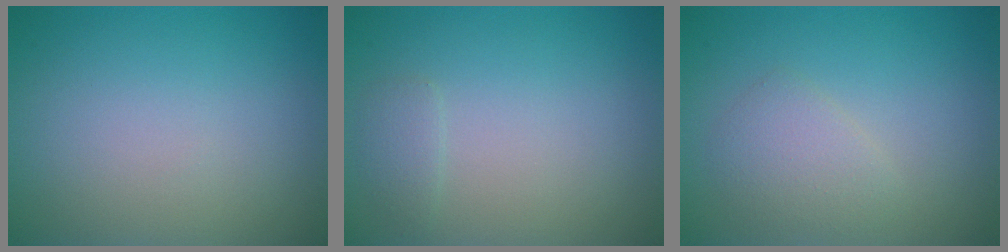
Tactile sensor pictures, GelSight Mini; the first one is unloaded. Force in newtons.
{"total": 1.0, "press": 1.0, "slide": 0.1}
{"total": 2.1, "press": 2.1, "slide": 0.1}